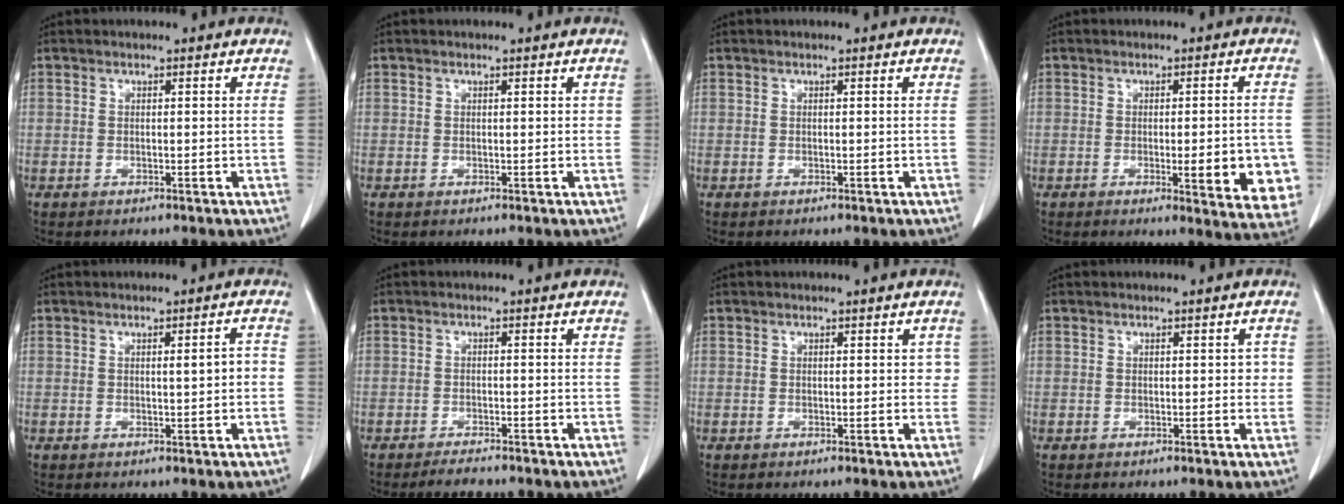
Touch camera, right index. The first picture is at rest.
{"total": 0.5, "force": [0.2, 0.4, 0.3], "torque": [0.001, 0.002, 0.002]}
{"total": 0.0}
{"total": 11.0, "force": [-2.7, 2.5, 10.4], "torque": [-0.092, -0.009, -0.027]}
{"total": 2.3, "force": [0.0, 0.3, 2.3], "torque": [-0.032, 0.003, 0.000]}
{"total": 2.1, "force": [-2.0, 0.4, 0.7], "torque": [-0.016, -0.004, -0.031]}
{"total": 1.5, "force": [0.4, 1.1, 0.8], "torque": [0.002, 0.008, 0.002]}
{"total": 1.3, "force": [0.2, 1.0, 0.9], "torque": [-0.004, 0.008, 0.001]}